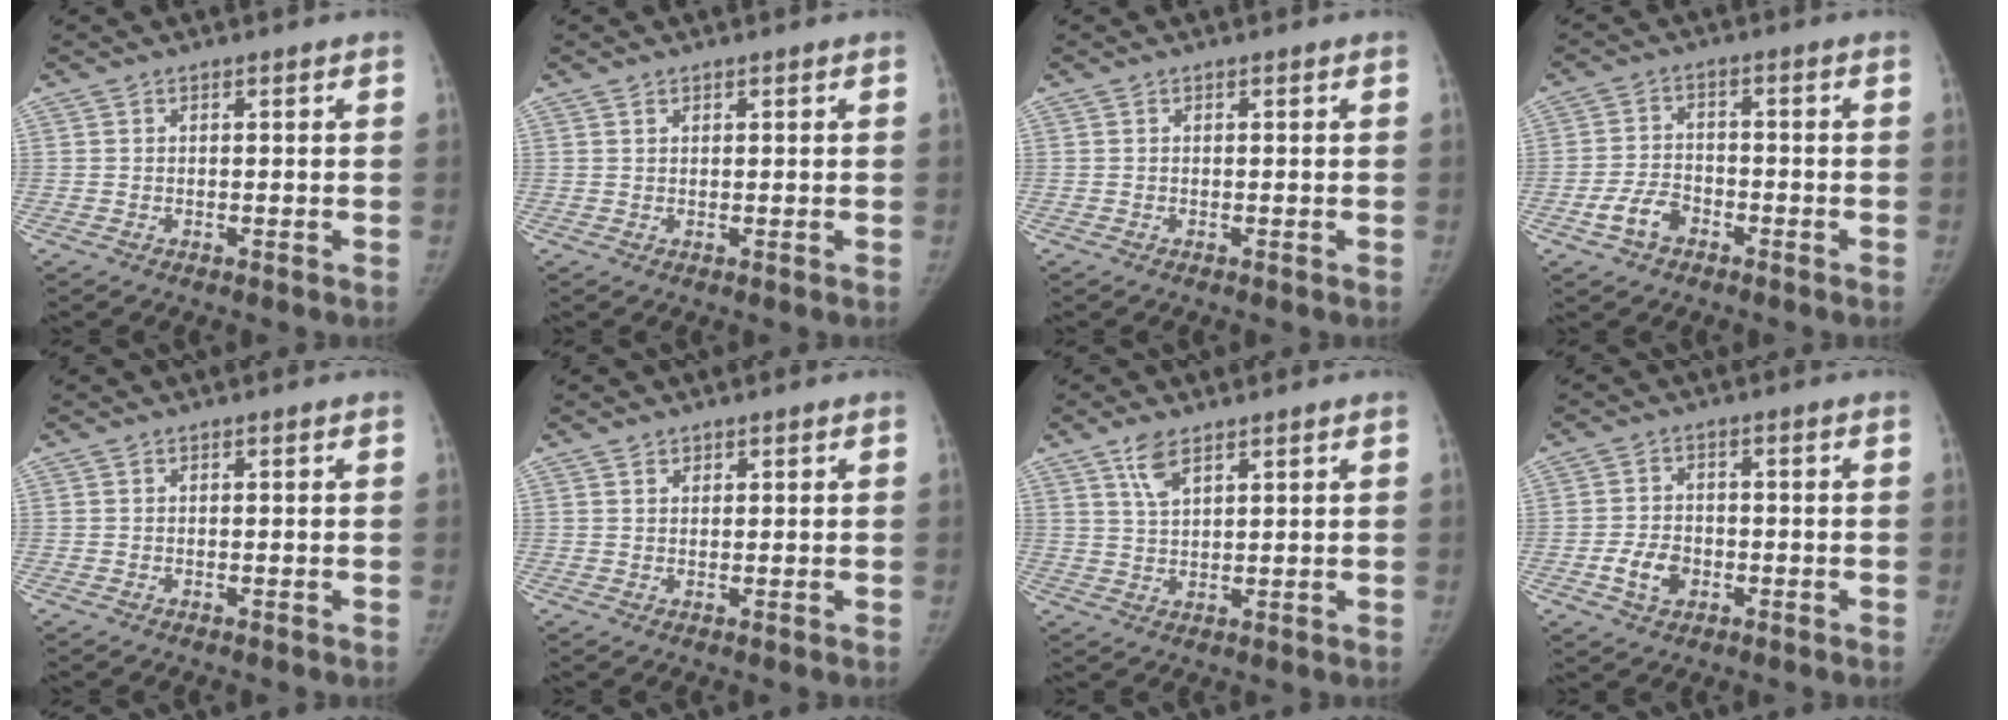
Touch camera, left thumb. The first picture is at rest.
{"total": 0.8, "force": [0.6, 0.5, 0.3], "torque": [0.000, -0.004, 0.009]}
{"total": 0.0}
{"total": 5.8, "force": [-3.0, 3.8, 3.1], "torque": [-0.056, 0.024, -0.055]}
{"total": 0.0}
{"total": 1.4, "force": [0.9, 1.0, 0.3], "torque": [0.006, -0.005, 0.014]}
{"total": 4.7, "force": [3.0, 1.9, 3.1], "torque": [-0.056, -0.010, 0.063]}
{"total": 5.6, "force": [-1.9, 4.2, 3.3], "torque": [-0.049, 0.012, -0.032]}